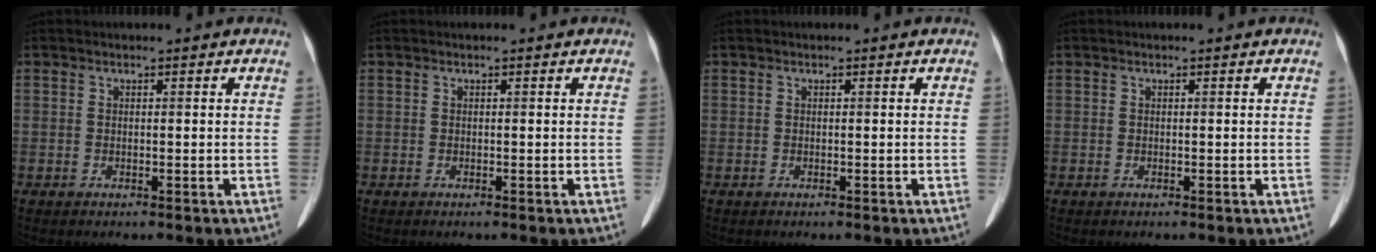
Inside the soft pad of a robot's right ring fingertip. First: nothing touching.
{"total": 0.0}
{"total": 0.0}
{"total": 0.0}